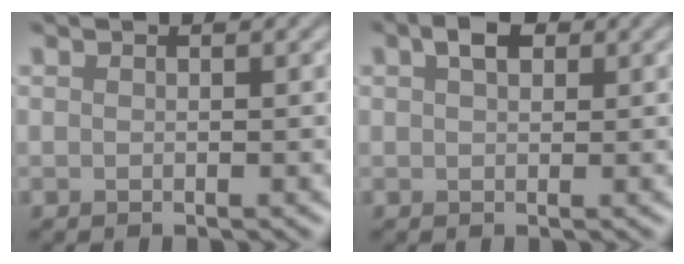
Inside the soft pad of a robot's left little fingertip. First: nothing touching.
{"total": 2.3, "force": [1.0, 1.3, 1.5], "torque": [-0.027, 0.008, 0.016]}